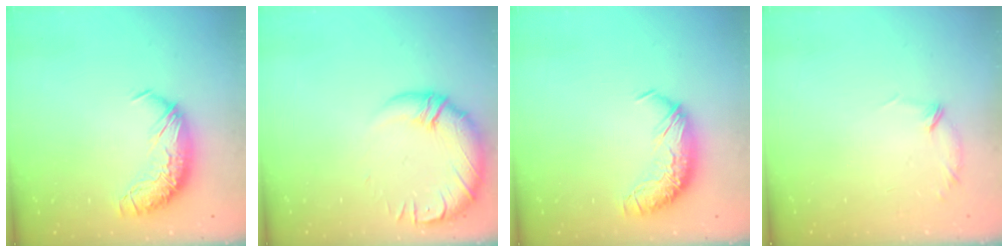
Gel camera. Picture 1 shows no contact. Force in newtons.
{"total": 3.2, "press": 1.8, "slide": 2.6}
{"total": 0.0}
{"total": 6.2, "press": 6.0, "slide": 1.5}